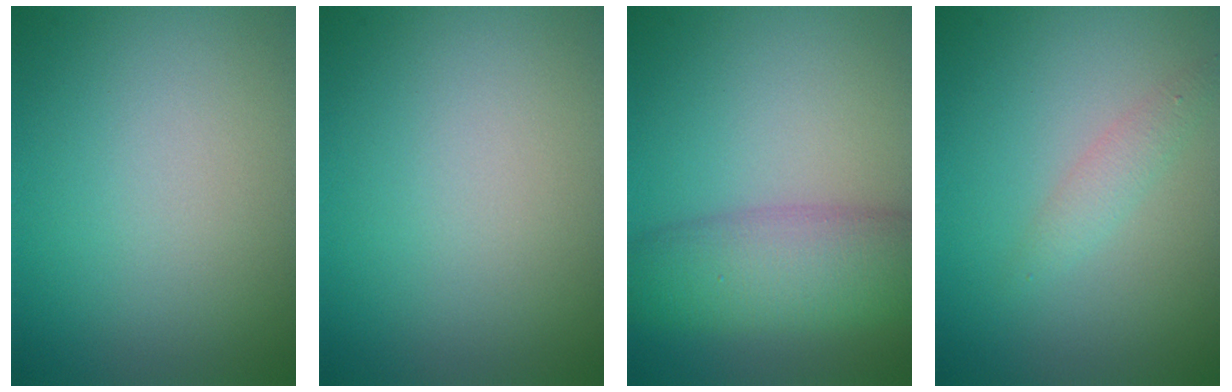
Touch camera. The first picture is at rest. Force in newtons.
{"total": 0.0}
{"total": 6.8, "press": 6.8, "slide": 0.2}
{"total": 1.4, "press": 1.4, "slide": 0.0}